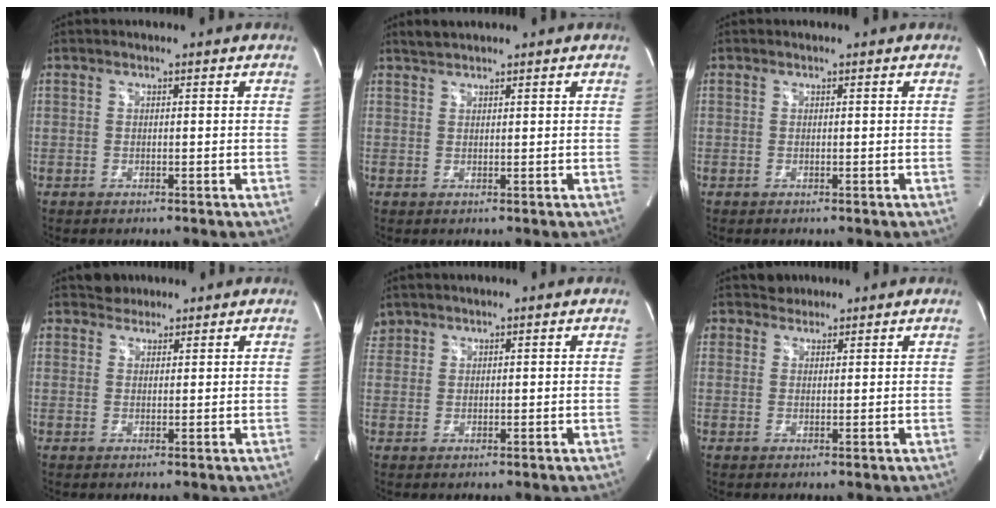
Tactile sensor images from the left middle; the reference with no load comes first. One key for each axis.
{"total": 1.8, "fx": 1.7, "fy": 0.3, "fz": 0.5, "tx": -0.017, "ty": 0.010, "tz": 0.035}
{"total": 0.0}
{"total": 2.3, "fx": 1.9, "fy": 1.3, "fz": -0.3, "tx": 0.005, "ty": 0.009, "tz": 0.028}
{"total": 2.2, "fx": 1.8, "fy": 1.2, "fz": -0.1, "tx": 0.003, "ty": 0.012, "tz": 0.035}
{"total": 2.1, "fx": 1.6, "fy": 1.2, "fz": -0.4, "tx": 0.007, "ty": 0.008, "tz": 0.023}